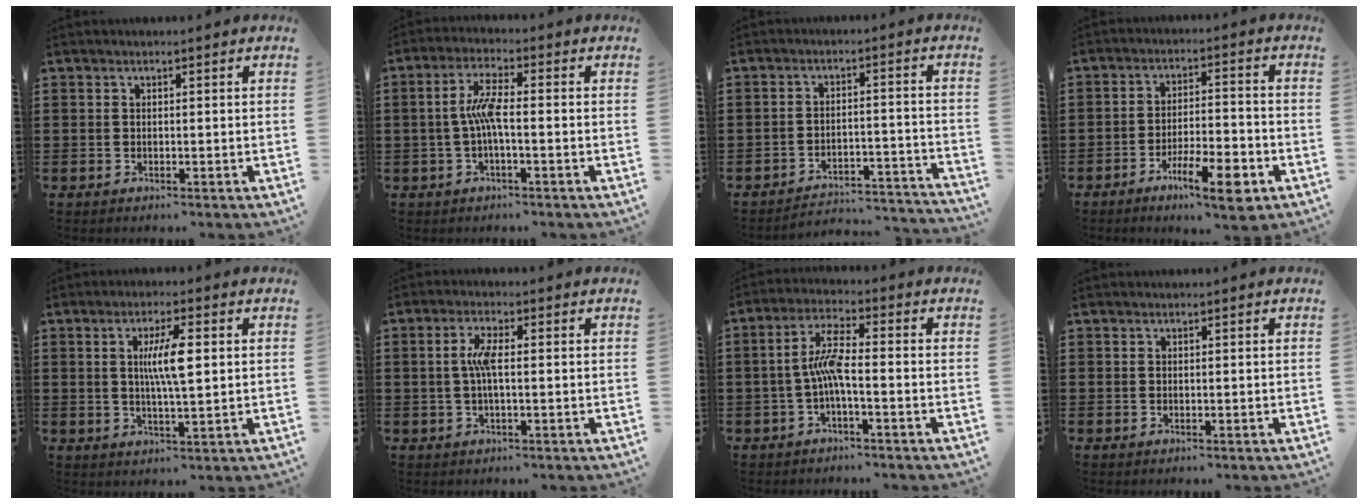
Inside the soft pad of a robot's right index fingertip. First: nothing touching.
{"total": 5.2, "force": [-0.7, 1.1, 5.0], "torque": [-0.106, 0.001, -0.021]}
{"total": 3.4, "force": [-3.3, 0.5, 1.0], "torque": [-0.022, -0.002, -0.071]}
{"total": 9.1, "force": [-4.9, 2.1, 7.4], "torque": [-0.135, 0.002, -0.087]}
{"total": 6.4, "force": [1.2, 1.2, 6.2], "torque": [-0.118, 0.005, 0.016]}
{"total": 4.0, "force": [-0.1, 0.9, 3.9], "torque": [-0.080, 0.000, -0.006]}
{"total": 5.7, "force": [-1.3, 1.2, 5.4], "torque": [-0.120, 0.000, -0.033]}
{"total": 0.0}